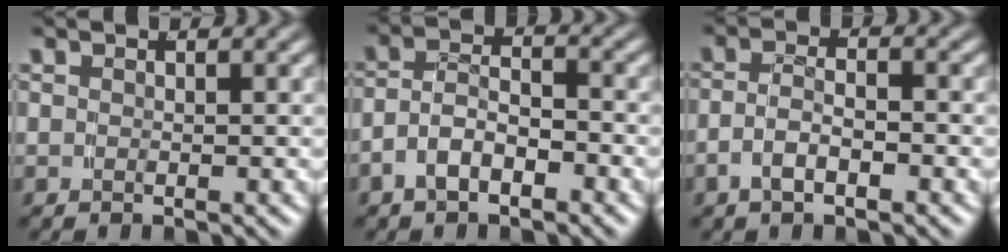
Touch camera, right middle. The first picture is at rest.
{"total": 4.2, "force": [-2.2, 2.7, 2.4], "torque": [-0.045, -0.010, -0.036]}
{"total": 2.8, "force": [-1.5, 1.2, 2.0], "torque": [-0.037, -0.006, -0.025]}